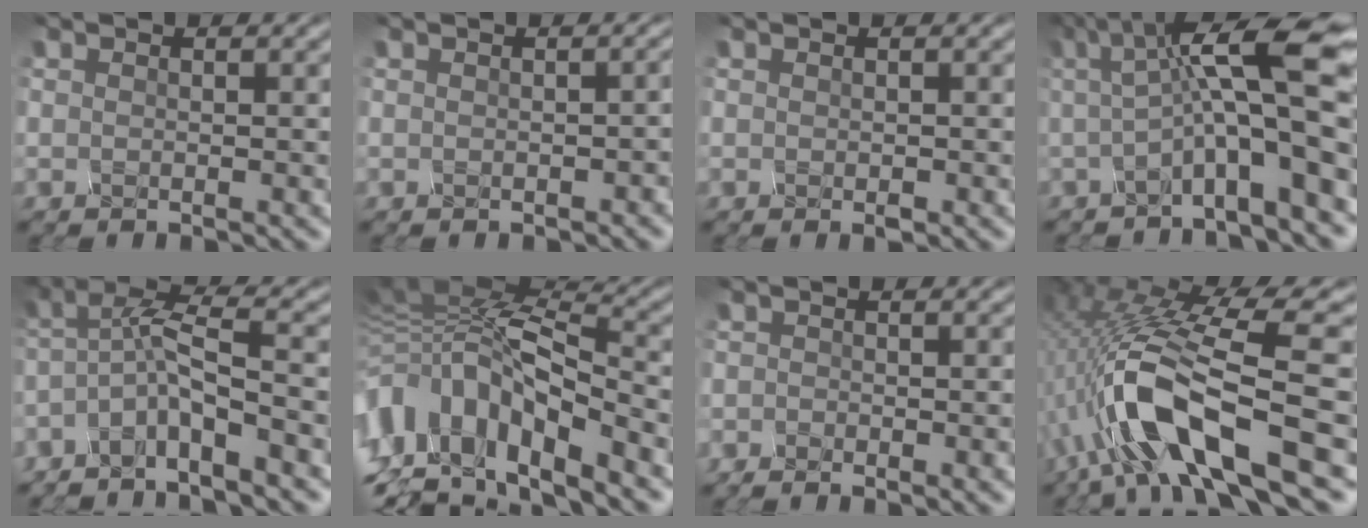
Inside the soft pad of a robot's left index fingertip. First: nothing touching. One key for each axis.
{"total": 1.2, "fx": -0.7, "fy": 0.1, "fz": 0.9, "tx": -0.012, "ty": 0.013, "tz": 0.007}
{"total": 0.8, "fx": -0.5, "fy": -0.5, "fz": -0.4, "tx": -0.013, "ty": -0.002, "tz": 0.010}
{"total": 10.8, "fx": -0.1, "fy": 1.7, "fz": 10.7, "tx": -0.161, "ty": 0.020, "tz": 0.011}
{"total": 5.6, "fx": -4.2, "fy": 0.2, "fz": 3.7, "tx": -0.076, "ty": 0.013, "tz": -0.068}
{"total": 11.6, "fx": -5.0, "fy": 5.1, "fz": 9.1, "tx": -0.210, "ty": 0.013, "tz": -0.056}
{"total": 3.3, "fx": -3.2, "fy": -0.1, "fz": 0.4, "tx": -0.008, "ty": 0.001, "tz": -0.024}
{"total": 11.7, "fx": -4.7, "fy": 3.2, "fz": 10.2, "tx": -0.216, "ty": 0.012, "tz": -0.064}